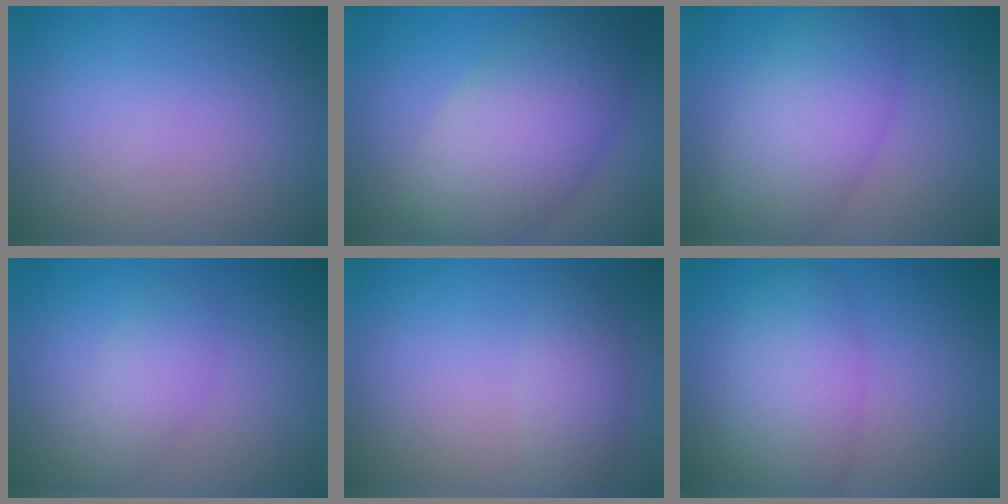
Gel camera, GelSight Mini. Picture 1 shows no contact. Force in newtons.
{"total": 7.9, "press": 7.9, "slide": 0.1}
{"total": 6.2, "press": 6.2, "slide": 0.1}
{"total": 2.5, "press": 2.5, "slide": 0.0}
{"total": 2.1, "press": 2.1, "slide": 0.1}
{"total": 4.9, "press": 4.9, "slide": 0.1}